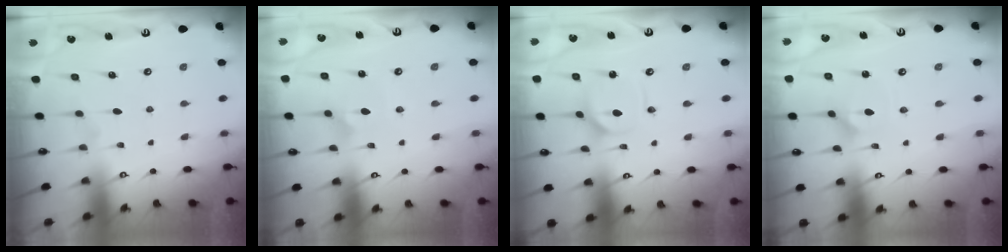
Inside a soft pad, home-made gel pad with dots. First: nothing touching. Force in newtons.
{"total": 2.1, "press": 2.1, "slide": 0.1}
{"total": 2.5, "press": 2.5, "slide": 0.2}
{"total": 2.3, "press": 2.2, "slide": 0.7}